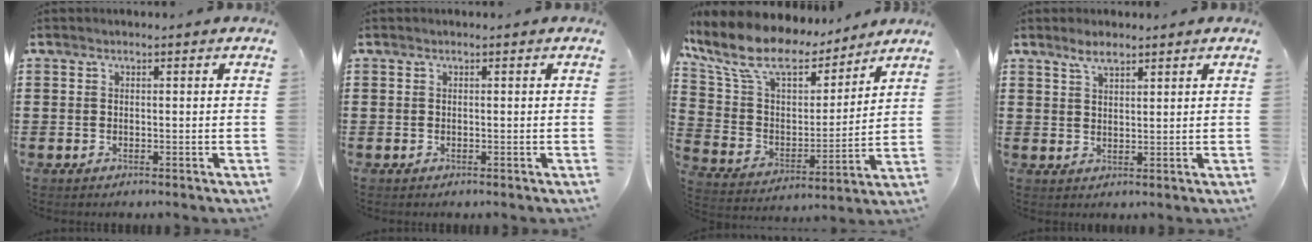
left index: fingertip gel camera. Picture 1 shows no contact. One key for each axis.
{"total": 0.0}
{"total": 12.1, "fx": 9.4, "fy": 4.4, "fz": 6.2, "tx": -0.161, "ty": -0.052, "tz": 0.166}
{"total": 3.1, "fx": 2.3, "fy": 0.9, "fz": 1.9, "tx": -0.042, "ty": 0.003, "tz": 0.042}